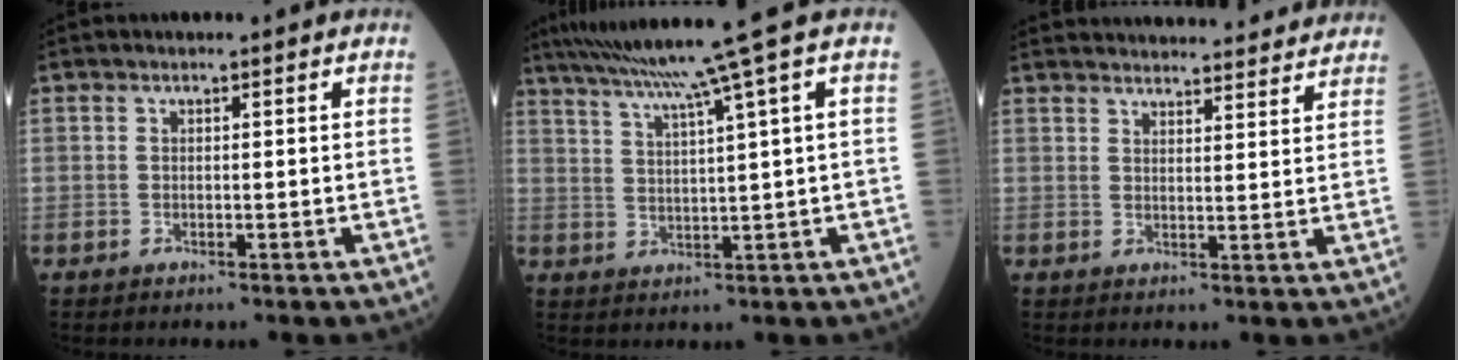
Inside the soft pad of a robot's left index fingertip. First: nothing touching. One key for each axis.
{"total": 10.5, "fx": 7.4, "fy": -2.7, "fz": 6.9, "tx": -0.114, "ty": 0.006, "tz": 0.117}
{"total": 21.4, "fx": 20.5, "fy": 3.6, "fz": 5.0, "tx": -0.069, "ty": 0.011, "tz": 0.257}